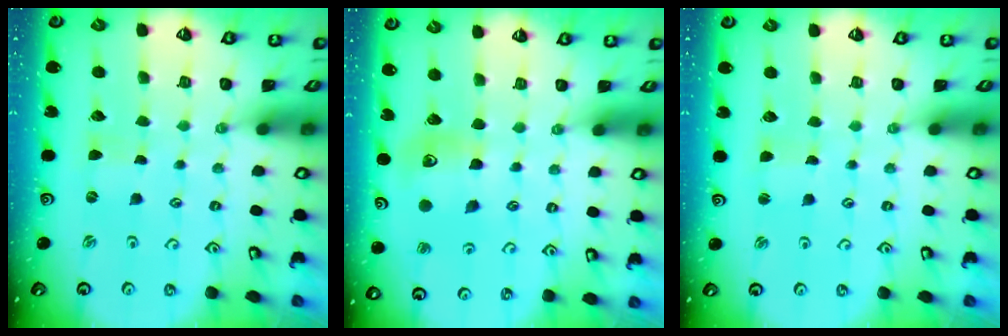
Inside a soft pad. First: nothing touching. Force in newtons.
{"total": 11.5, "press": 11.5, "slide": 0.8}
{"total": 1.3, "press": 1.3, "slide": 0.0}